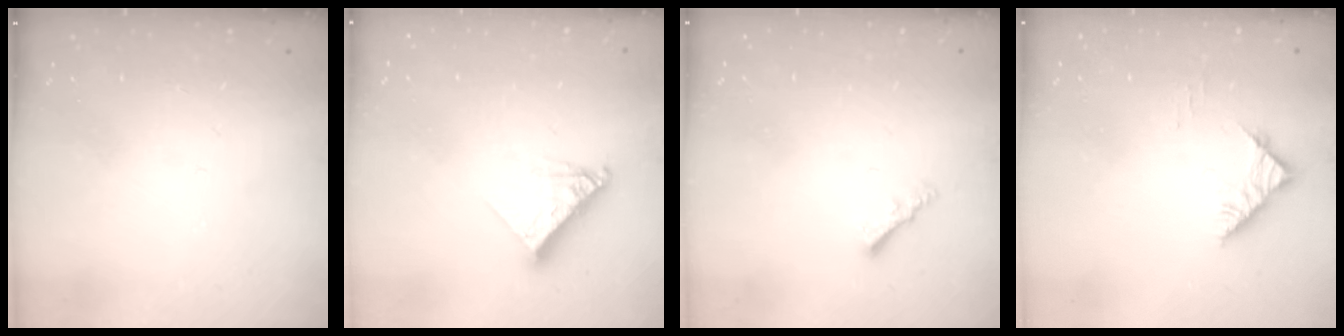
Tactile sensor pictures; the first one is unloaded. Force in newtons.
{"total": 11.7, "press": 11.6, "slide": 1.1}
{"total": 2.0, "press": 2.0, "slide": 0.3}
{"total": 5.3, "press": 5.3, "slide": 0.2}